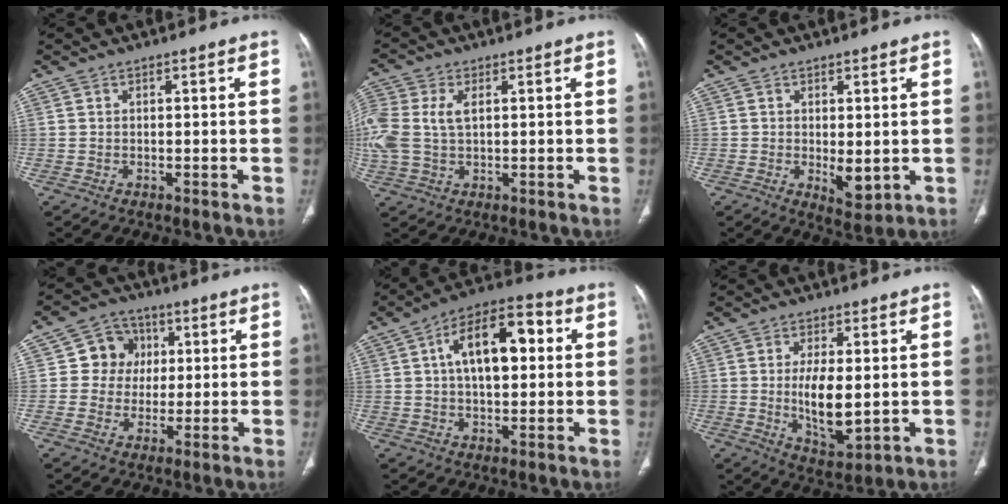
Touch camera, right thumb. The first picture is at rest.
{"total": 10.9, "force": [1.7, 6.7, 8.4], "torque": [-0.225, 0.015, 0.038]}
{"total": 4.5, "force": [-0.4, 2.1, 4.0], "torque": [-0.052, -0.014, 0.004]}
{"total": 7.9, "force": [1.3, 7.4, 2.2], "torque": [0.011, 0.010, 0.015]}
{"total": 14.6, "force": [2.9, 7.5, 12.2], "torque": [-0.180, 0.020, 0.039]}
{"total": 9.6, "force": [-0.1, 4.0, 8.8], "torque": [-0.149, -0.023, 0.009]}